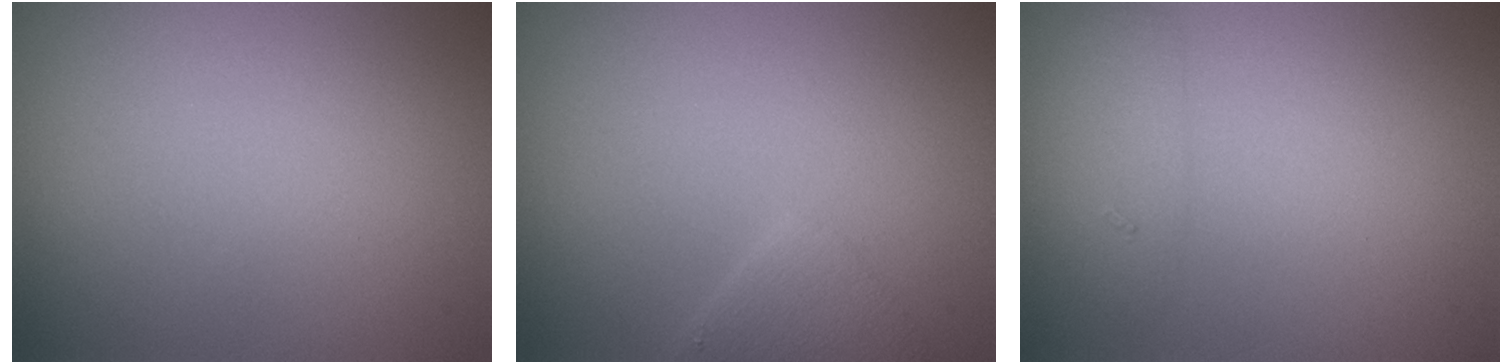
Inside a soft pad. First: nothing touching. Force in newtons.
{"total": 2.1, "press": 2.1, "slide": 0.1}
{"total": 1.6, "press": 1.6, "slide": 0.1}